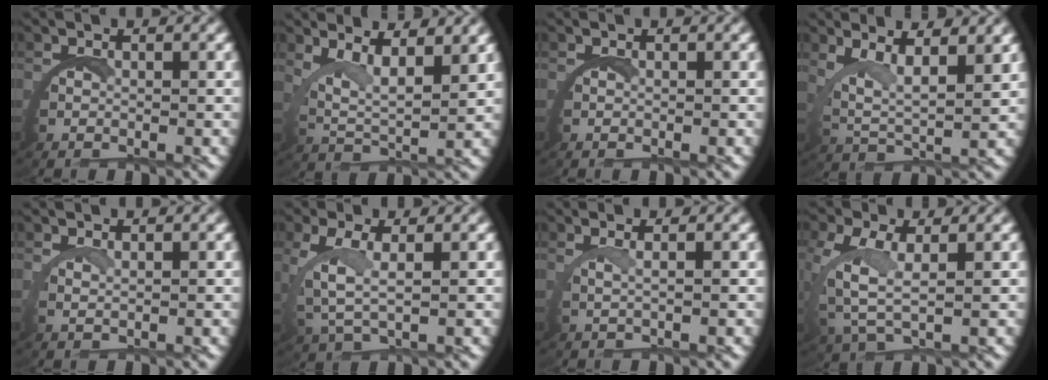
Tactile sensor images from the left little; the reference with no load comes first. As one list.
[{"total": 5.5, "force": [3.4, 2.3, 3.6], "torque": [-0.081, -0.008, 0.053]}, {"total": 0.0}, {"total": 5.5, "force": [3.0, 2.5, 3.9], "torque": [-0.089, -0.009, 0.049]}, {"total": 1.4, "force": [1.3, -0.5, 0.2], "torque": [-0.011, 0.002, 0.024]}, {"total": 3.2, "force": [1.3, 1.1, 2.7], "torque": [-0.080, -0.009, 0.036]}, {"total": 1.7, "force": [1.1, -0.7, 1.1], "torque": [-0.032, 0.002, 0.020]}, {"total": 3.9, "force": [1.2, 1.7, 3.3], "torque": [-0.098, -0.013, 0.033]}]